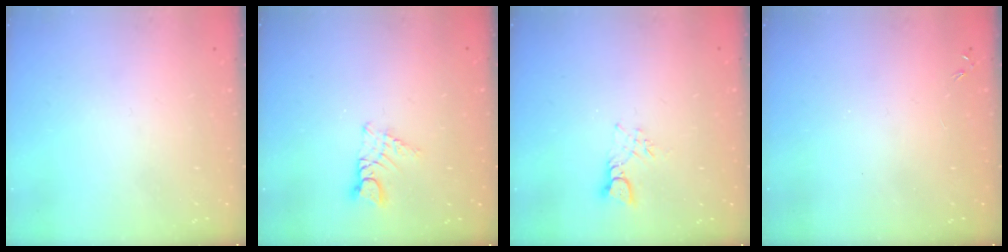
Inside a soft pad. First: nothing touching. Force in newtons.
{"total": 4.3, "press": 4.2, "slide": 0.3}
{"total": 3.5, "press": 3.5, "slide": 0.1}
{"total": 0.0}